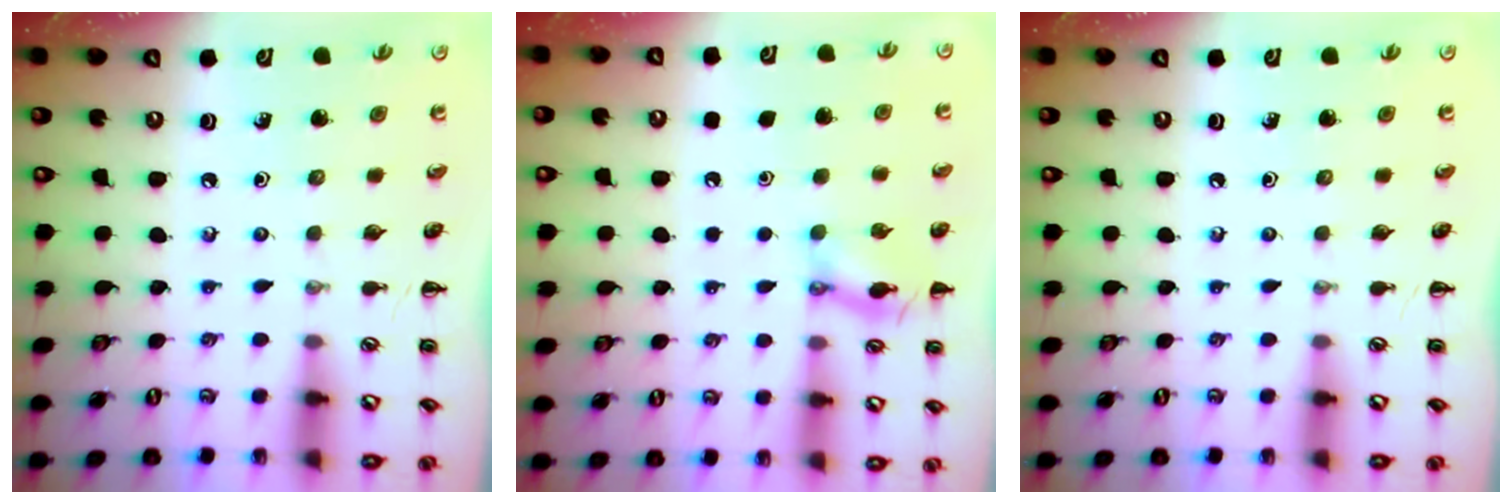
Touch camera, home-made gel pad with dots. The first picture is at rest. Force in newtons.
{"total": 1.6, "press": 1.6, "slide": 0.1}
{"total": 0.0}